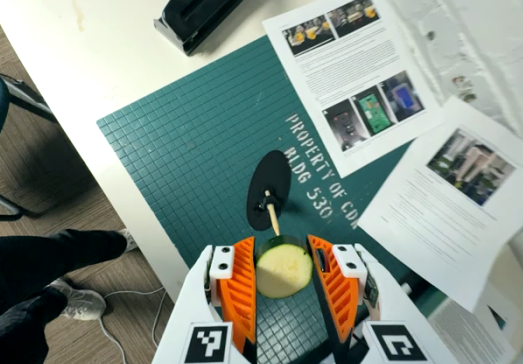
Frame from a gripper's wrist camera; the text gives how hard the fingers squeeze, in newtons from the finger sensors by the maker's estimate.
{"total": 11.8, "left": 12.6, "right": 10.9}